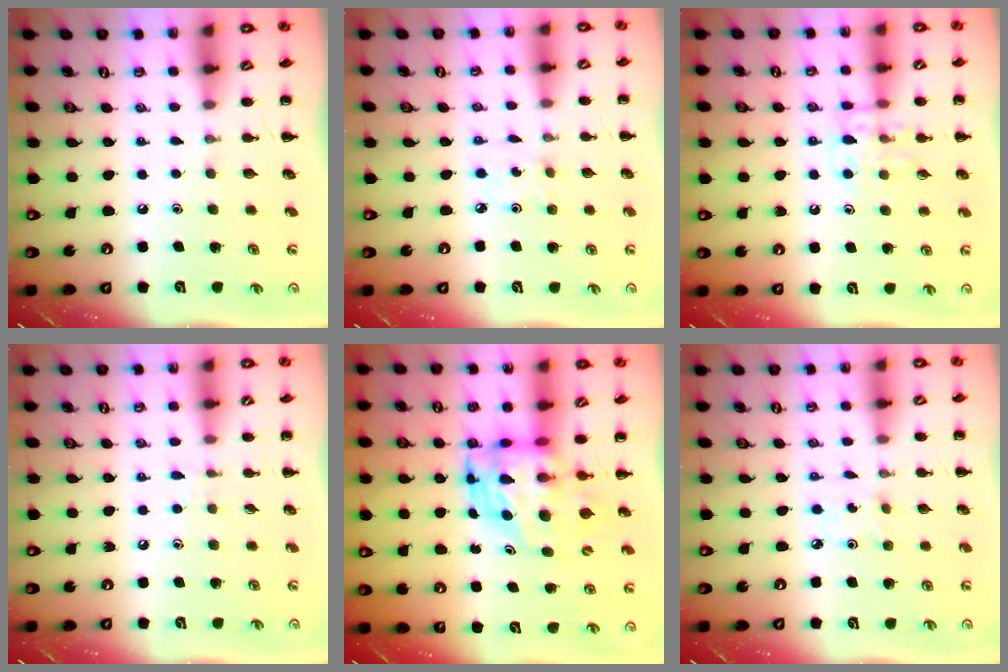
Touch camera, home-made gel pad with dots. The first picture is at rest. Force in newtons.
{"total": 1.2, "press": 1.1, "slide": 0.4}
{"total": 9.7, "press": 9.5, "slide": 1.6}
{"total": 2.9, "press": 2.6, "slide": 1.2}
{"total": 8.5, "press": 8.4, "slide": 1.4}
{"total": 1.2, "press": 1.1, "slide": 0.4}